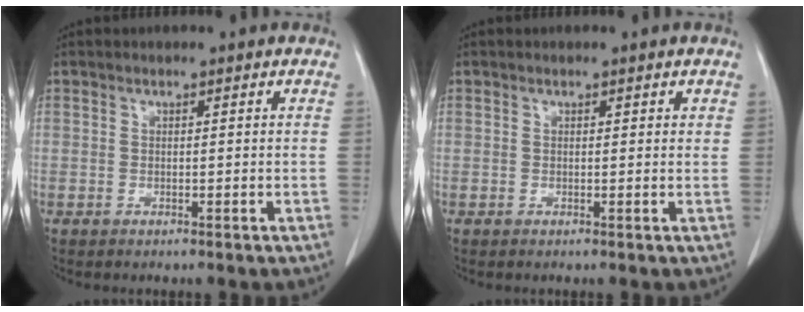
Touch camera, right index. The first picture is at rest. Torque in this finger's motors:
{"motor_torque": [-0.14, 0.07, 0.01, -0.01]}